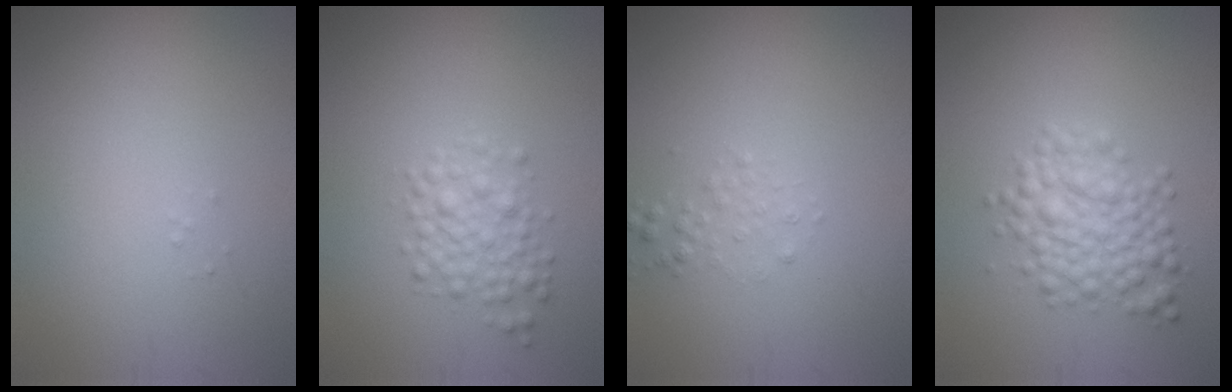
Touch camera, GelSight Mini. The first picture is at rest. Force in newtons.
{"total": 2.6, "press": 2.6, "slide": 0.1}
{"total": 0.9, "press": 0.9, "slide": 0.1}
{"total": 4.1, "press": 4.1, "slide": 0.1}